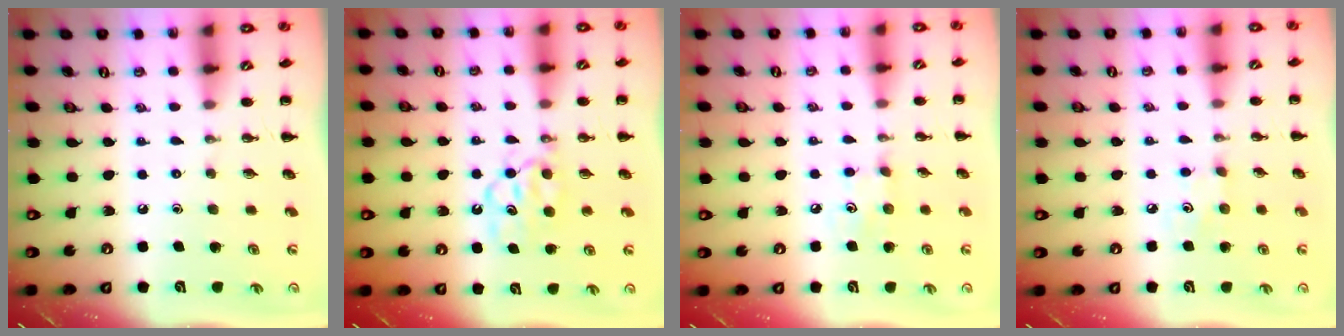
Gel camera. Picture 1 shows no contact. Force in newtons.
{"total": 7.0, "press": 7.0, "slide": 0.6}
{"total": 6.6, "press": 6.3, "slide": 1.8}
{"total": 3.4, "press": 3.3, "slide": 0.9}